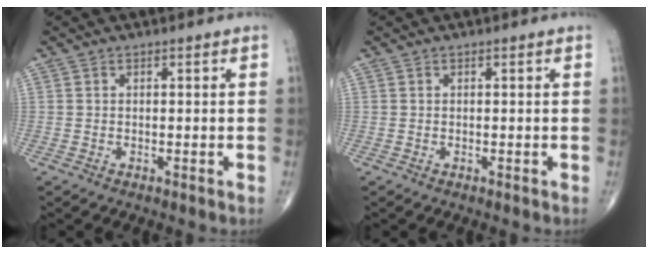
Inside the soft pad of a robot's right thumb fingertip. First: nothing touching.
{"total": 0.0}